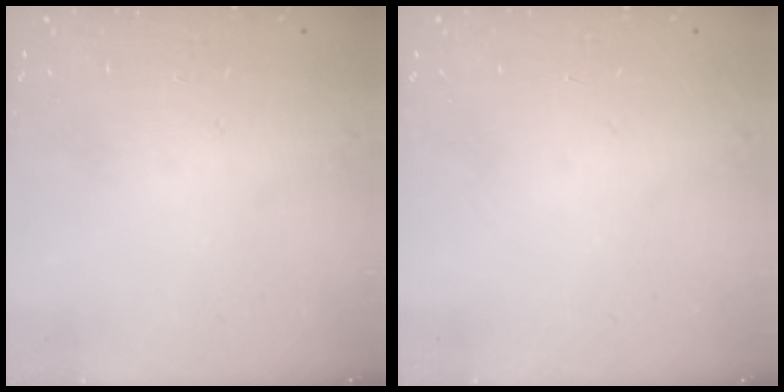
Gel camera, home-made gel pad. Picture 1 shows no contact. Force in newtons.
{"total": 0.0}